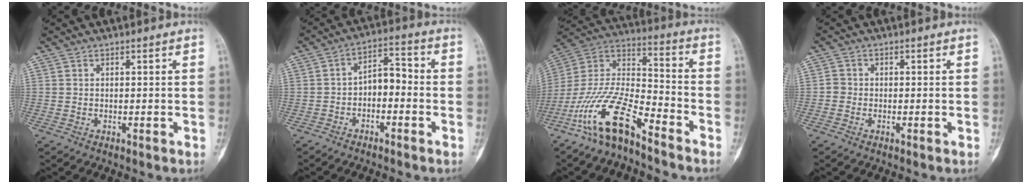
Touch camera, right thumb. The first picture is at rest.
{"total": 6.1, "force": [-1.8, 3.8, 4.5], "torque": [-0.056, 0.043, -0.042]}
{"total": 16.5, "force": [-11.2, 5.2, 10.9], "torque": [-0.209, 0.080, -0.217]}
{"total": 1.5, "force": [-0.6, 1.3, 0.4], "torque": [0.001, 0.006, -0.017]}